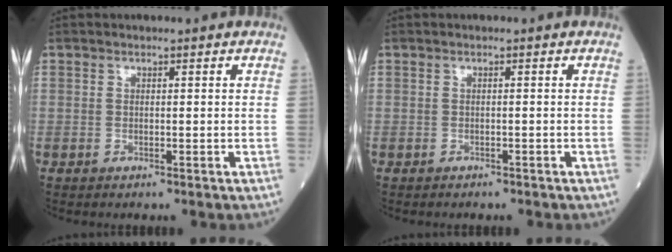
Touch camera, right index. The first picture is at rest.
{"total": 1.9, "force": [-1.6, 0.7, 0.7], "torque": [-0.017, -0.002, -0.017]}